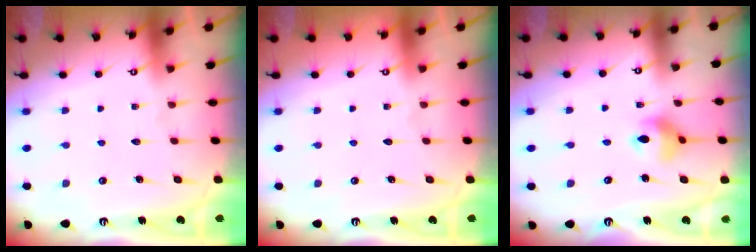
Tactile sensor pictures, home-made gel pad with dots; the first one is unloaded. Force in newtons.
{"total": 0.0}
{"total": 8.6, "press": 8.1, "slide": 3.0}